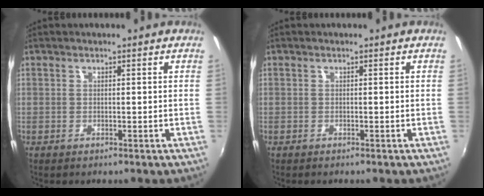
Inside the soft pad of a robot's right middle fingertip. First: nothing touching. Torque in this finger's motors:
{"motor_torque": [-0.17, -0.16, -0.05, -0.01]}